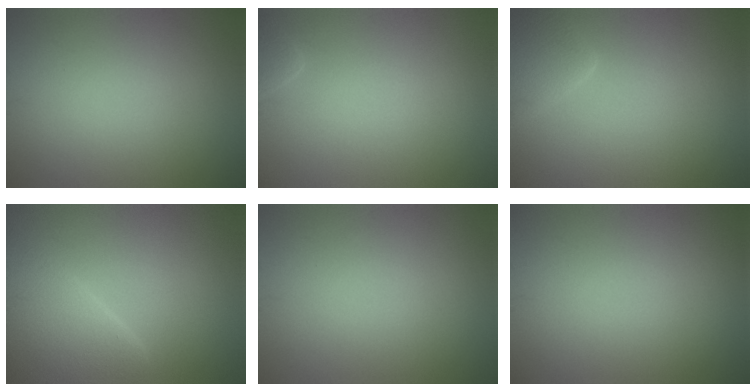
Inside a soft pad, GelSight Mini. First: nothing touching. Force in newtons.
{"total": 0.9, "press": 0.9, "slide": 0.1}
{"total": 3.1, "press": 3.1, "slide": 0.2}
{"total": 5.1, "press": 5.1, "slide": 0.6}
{"total": 0.0}
{"total": 0.0}